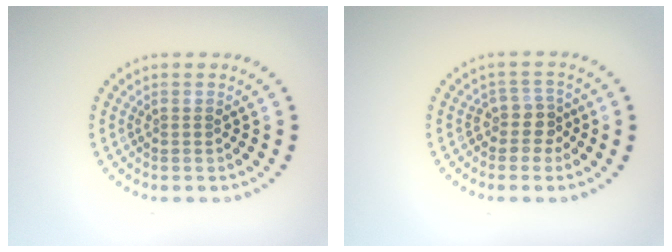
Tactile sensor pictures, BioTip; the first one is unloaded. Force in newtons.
{"total": 2.2, "press": 1.6, "slide": 1.5}